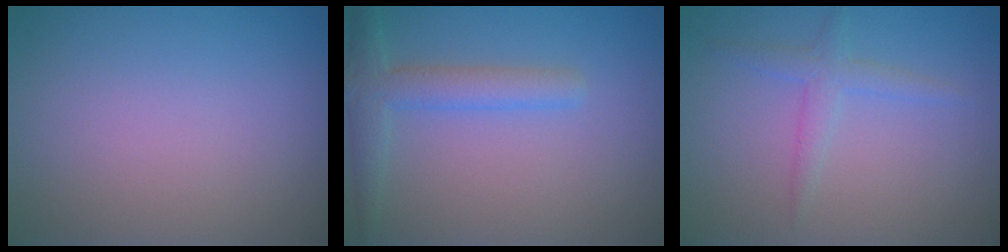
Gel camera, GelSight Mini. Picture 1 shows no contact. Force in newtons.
{"total": 3.0, "press": 3.0, "slide": 0.1}
{"total": 1.9, "press": 1.9, "slide": 0.1}